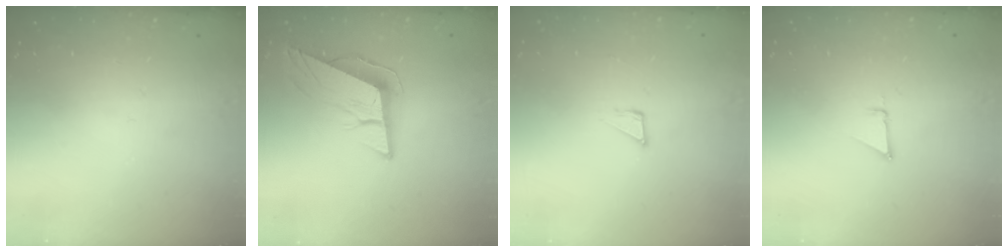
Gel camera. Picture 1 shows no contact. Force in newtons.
{"total": 10.3, "press": 10.2, "slide": 1.9}
{"total": 2.6, "press": 2.6, "slide": 0.1}
{"total": 2.5, "press": 2.5, "slide": 0.1}